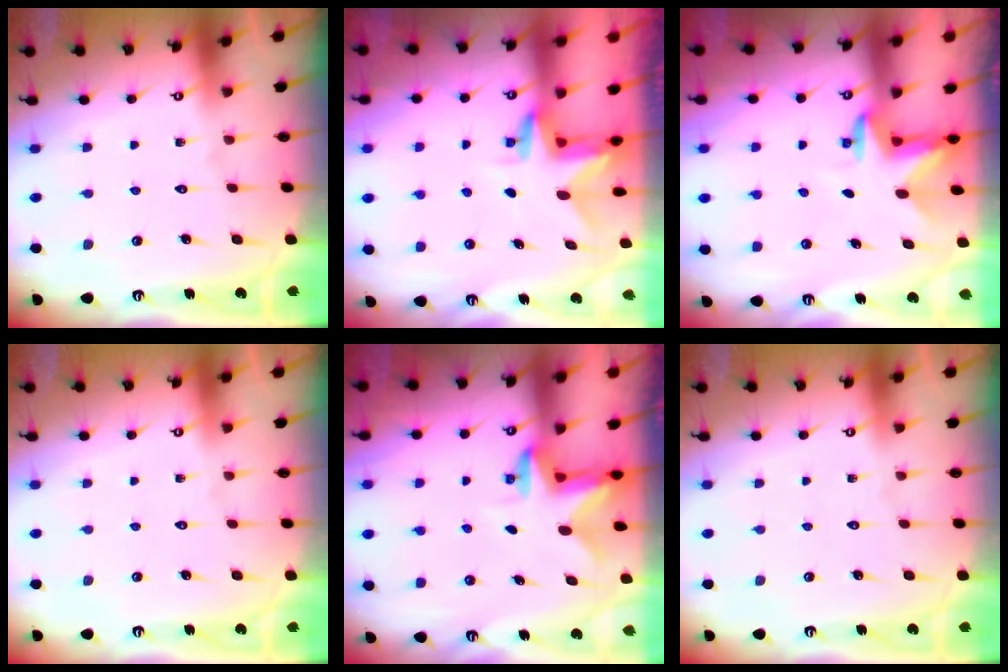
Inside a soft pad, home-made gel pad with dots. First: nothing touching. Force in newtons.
{"total": 3.1, "press": 3.1, "slide": 0.2}
{"total": 3.1, "press": 3.0, "slide": 0.7}
{"total": 0.0}
{"total": 2.5, "press": 2.5, "slide": 0.5}
{"total": 0.0}